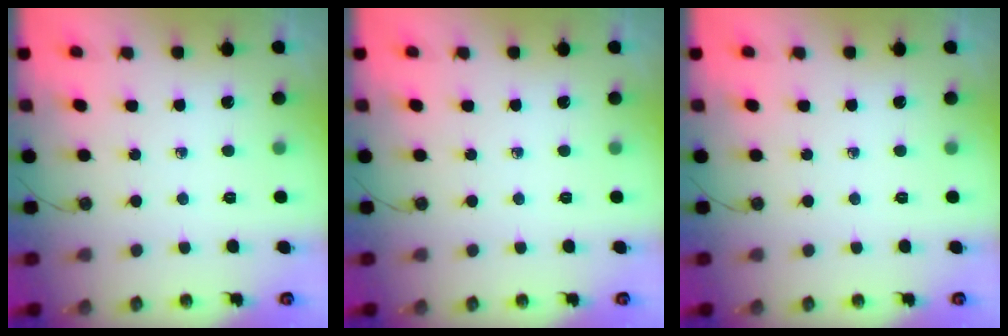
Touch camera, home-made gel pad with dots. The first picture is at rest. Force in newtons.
{"total": 0.0}
{"total": 0.0}